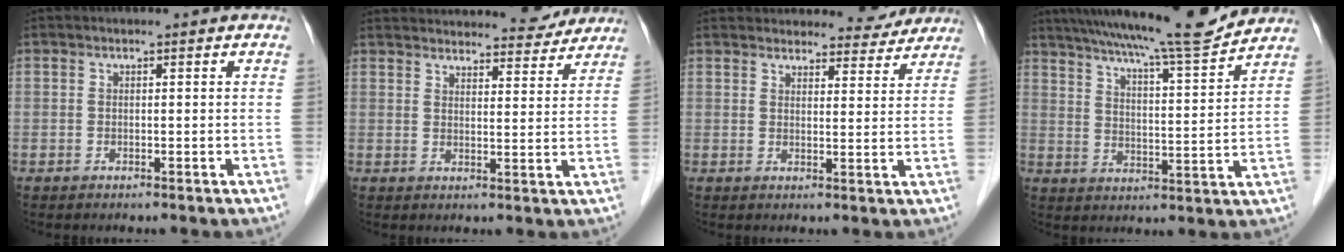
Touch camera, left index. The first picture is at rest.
{"total": 17.6, "force": [16.8, 3.7, 3.7], "torque": [-0.046, 0.015, 0.215]}
{"total": 12.3, "force": [11.6, 3.3, 1.9], "torque": [0.003, 0.007, 0.133]}
{"total": 15.3, "force": [13.7, -0.3, 6.7], "torque": [-0.111, -0.007, 0.199]}